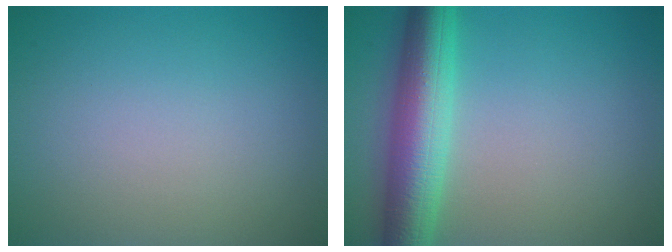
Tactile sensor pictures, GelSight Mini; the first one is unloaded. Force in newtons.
{"total": 7.0, "press": 7.0, "slide": 0.1}